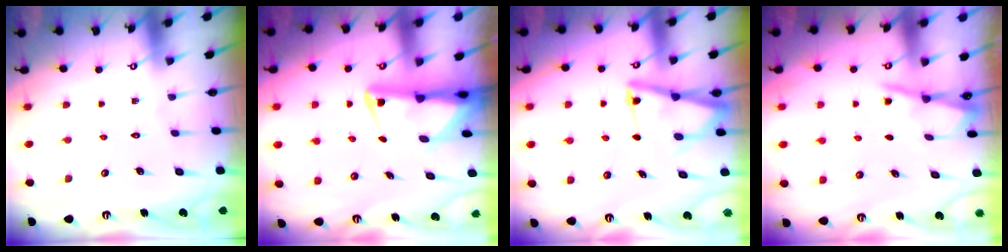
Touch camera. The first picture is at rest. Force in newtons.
{"total": 4.5, "press": 4.4, "slide": 0.9}
{"total": 10.1, "press": 10.1, "slide": 1.2}
{"total": 2.0, "press": 2.0, "slide": 0.2}